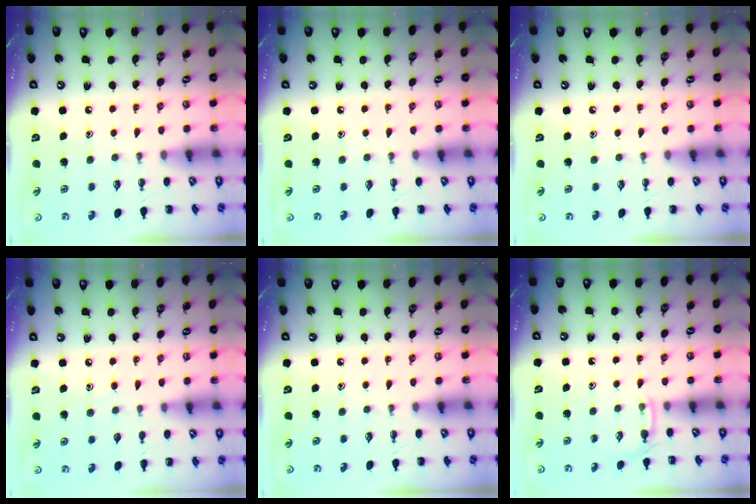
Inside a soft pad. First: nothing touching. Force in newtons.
{"total": 0.0}
{"total": 0.0}
{"total": 2.5, "press": 2.3, "slide": 1.0}
{"total": 0.0}
{"total": 3.3, "press": 3.1, "slide": 1.1}